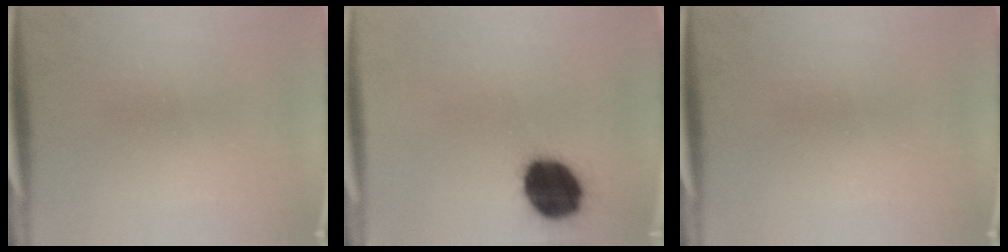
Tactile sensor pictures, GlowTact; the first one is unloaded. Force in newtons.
{"total": 16.8}
{"total": 0.0}